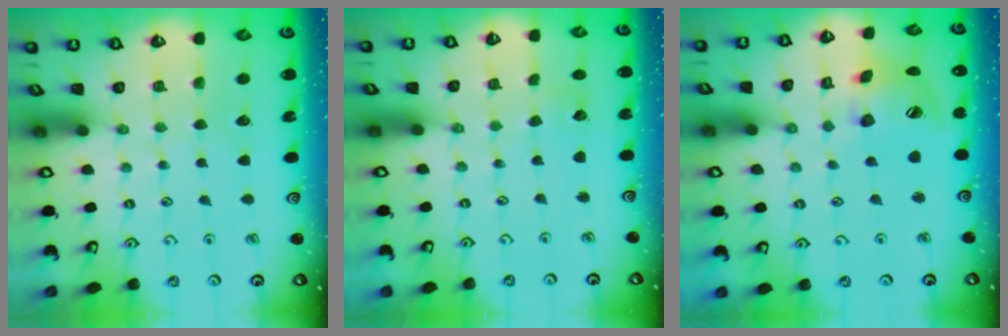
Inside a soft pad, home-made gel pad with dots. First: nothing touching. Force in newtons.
{"total": 2.8, "press": 2.8, "slide": 0.2}
{"total": 16.9, "press": 16.8, "slide": 2.2}